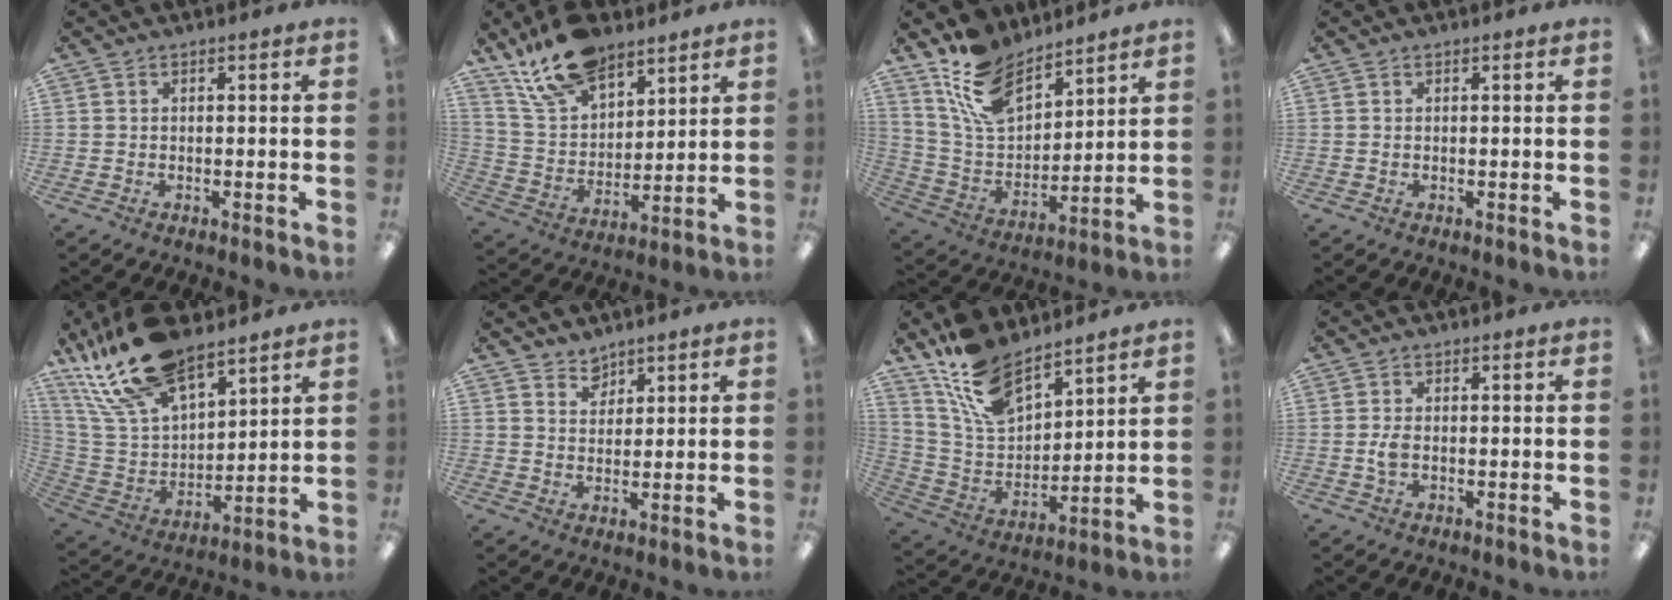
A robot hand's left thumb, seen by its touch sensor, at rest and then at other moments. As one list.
[{"total": 16.4, "force": [12.0, 8.2, 7.5], "torque": [-0.144, -0.057, 0.224]}, {"total": 15.8, "force": [11.1, 8.2, 7.6], "torque": [-0.161, -0.048, 0.212]}, {"total": 0.0}, {"total": 22.0, "force": [16.0, 9.7, 11.6], "torque": [-0.248, -0.075, 0.294]}, {"total": 3.7, "force": [3.3, 1.6, -0.1], "torque": [0.009, -0.023, 0.062]}, {"total": 15.1, "force": [11.1, 6.8, 7.6], "torque": [-0.157, -0.054, 0.208]}, {"total": 2.8, "force": [-0.2, 1.5, 2.3], "torque": [-0.058, -0.002, -0.008]}]